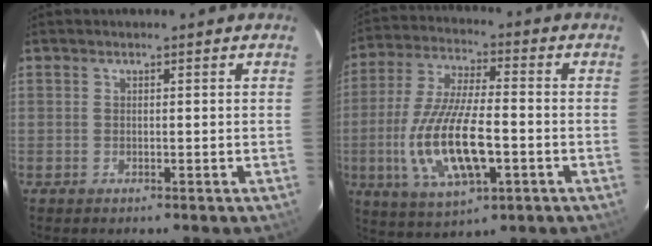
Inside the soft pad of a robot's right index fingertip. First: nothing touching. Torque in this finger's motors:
{"motor_torque": [1.55, -0.59, 1.05, 0.21]}